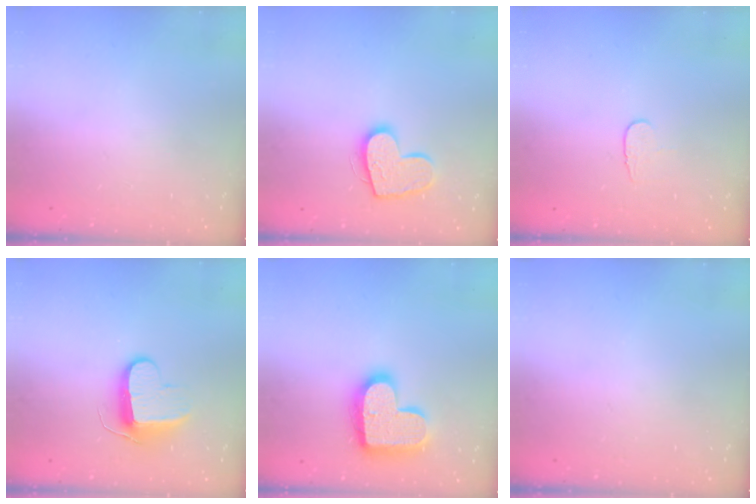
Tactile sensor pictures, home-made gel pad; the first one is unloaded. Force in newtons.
{"total": 13.3, "press": 13.3, "slide": 0.9}
{"total": 4.3, "press": 4.2, "slide": 0.4}
{"total": 9.9, "press": 9.9, "slide": 0.1}
{"total": 17.6, "press": 17.5, "slide": 1.0}
{"total": 0.0}